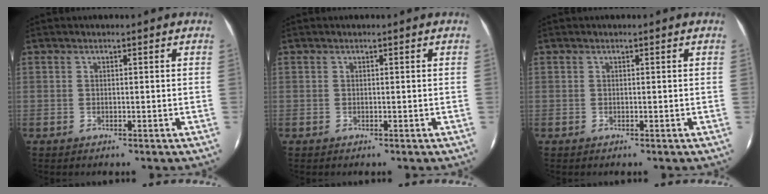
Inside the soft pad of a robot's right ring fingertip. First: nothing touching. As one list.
[{"total": 0.0}, {"total": 0.0}]